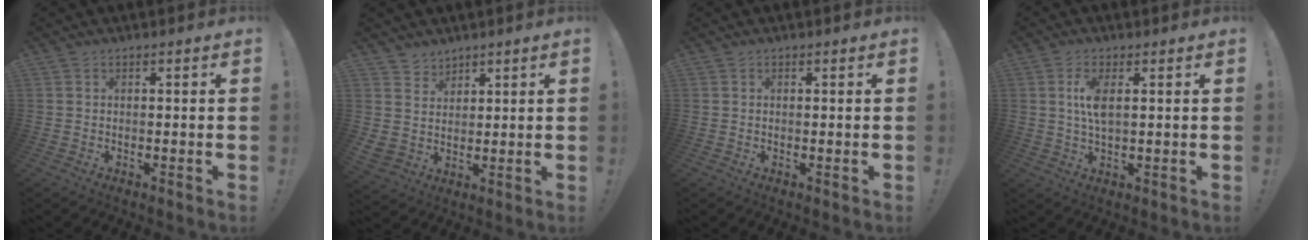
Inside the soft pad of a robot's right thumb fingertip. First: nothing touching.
{"total": 6.0, "force": [3.5, 4.8, -0.1], "torque": [-0.005, -0.038, 0.074]}
{"total": 0.0}
{"total": 5.8, "force": [1.3, 2.3, 5.2], "torque": [-0.102, -0.002, 0.020]}